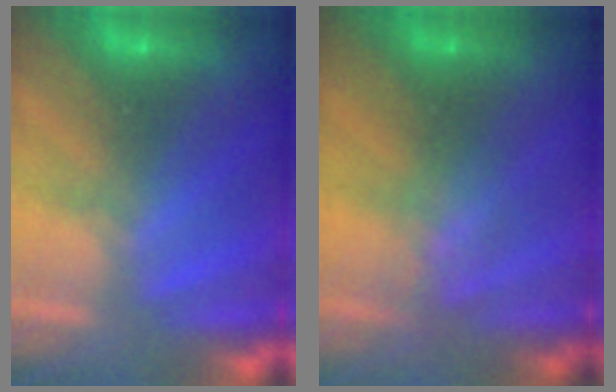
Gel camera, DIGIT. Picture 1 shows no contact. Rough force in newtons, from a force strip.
{"total": 2.7}